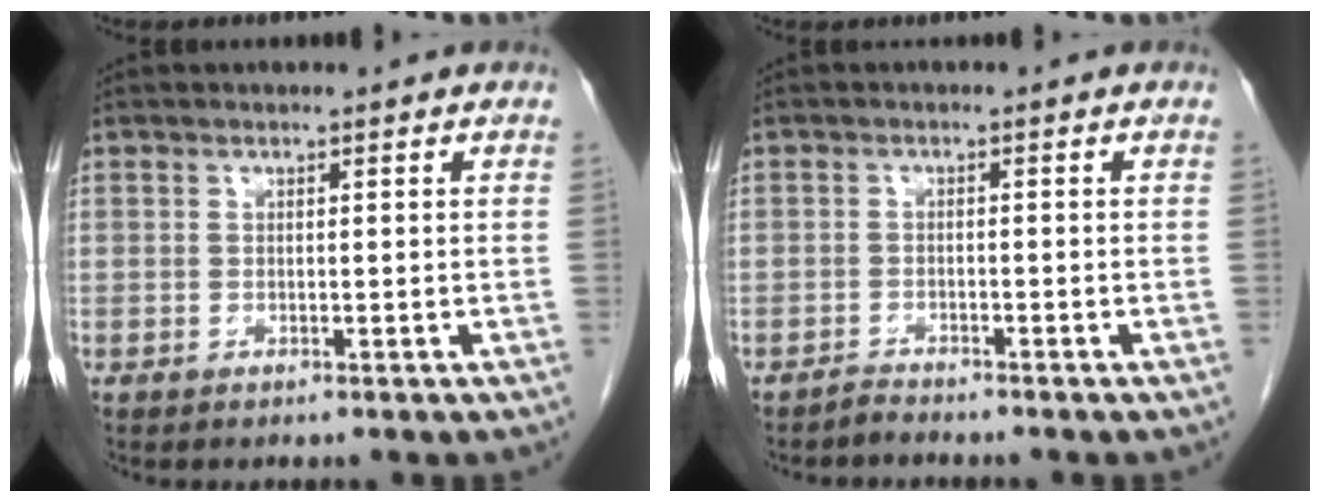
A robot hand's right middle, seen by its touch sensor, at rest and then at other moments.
{"total": 1.3, "force": [-1.3, -0.1, -0.4], "torque": [0.008, -0.006, -0.021]}